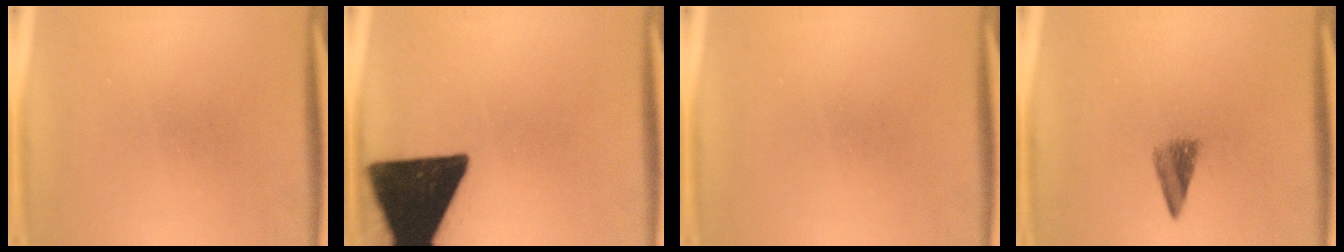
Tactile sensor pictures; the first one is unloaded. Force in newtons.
{"total": 18.9}
{"total": 0.0}
{"total": 2.9}